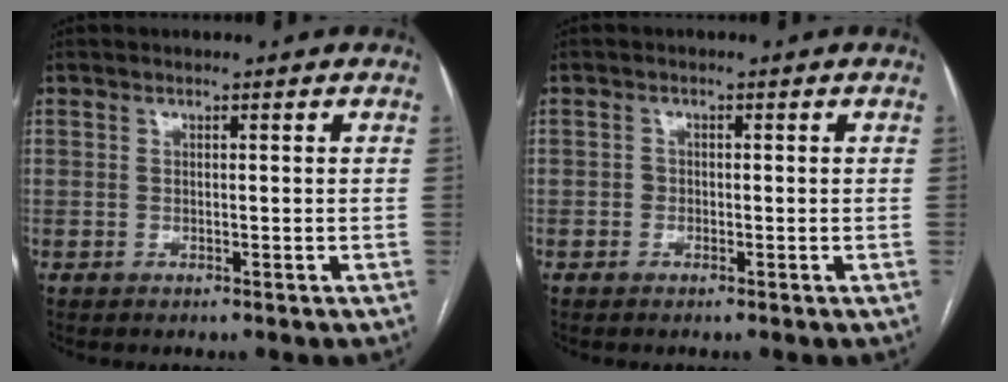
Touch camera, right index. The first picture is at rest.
{"total": 0.8, "force": [-0.4, 0.7, 0.2], "torque": [0.000, 0.004, -0.010]}